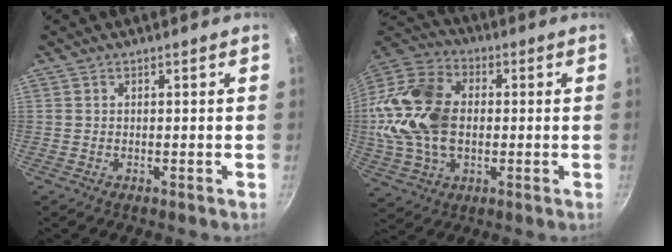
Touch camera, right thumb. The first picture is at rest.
{"total": 19.4, "force": [0.3, 13.7, 13.8], "torque": [-0.260, 0.021, 0.001]}